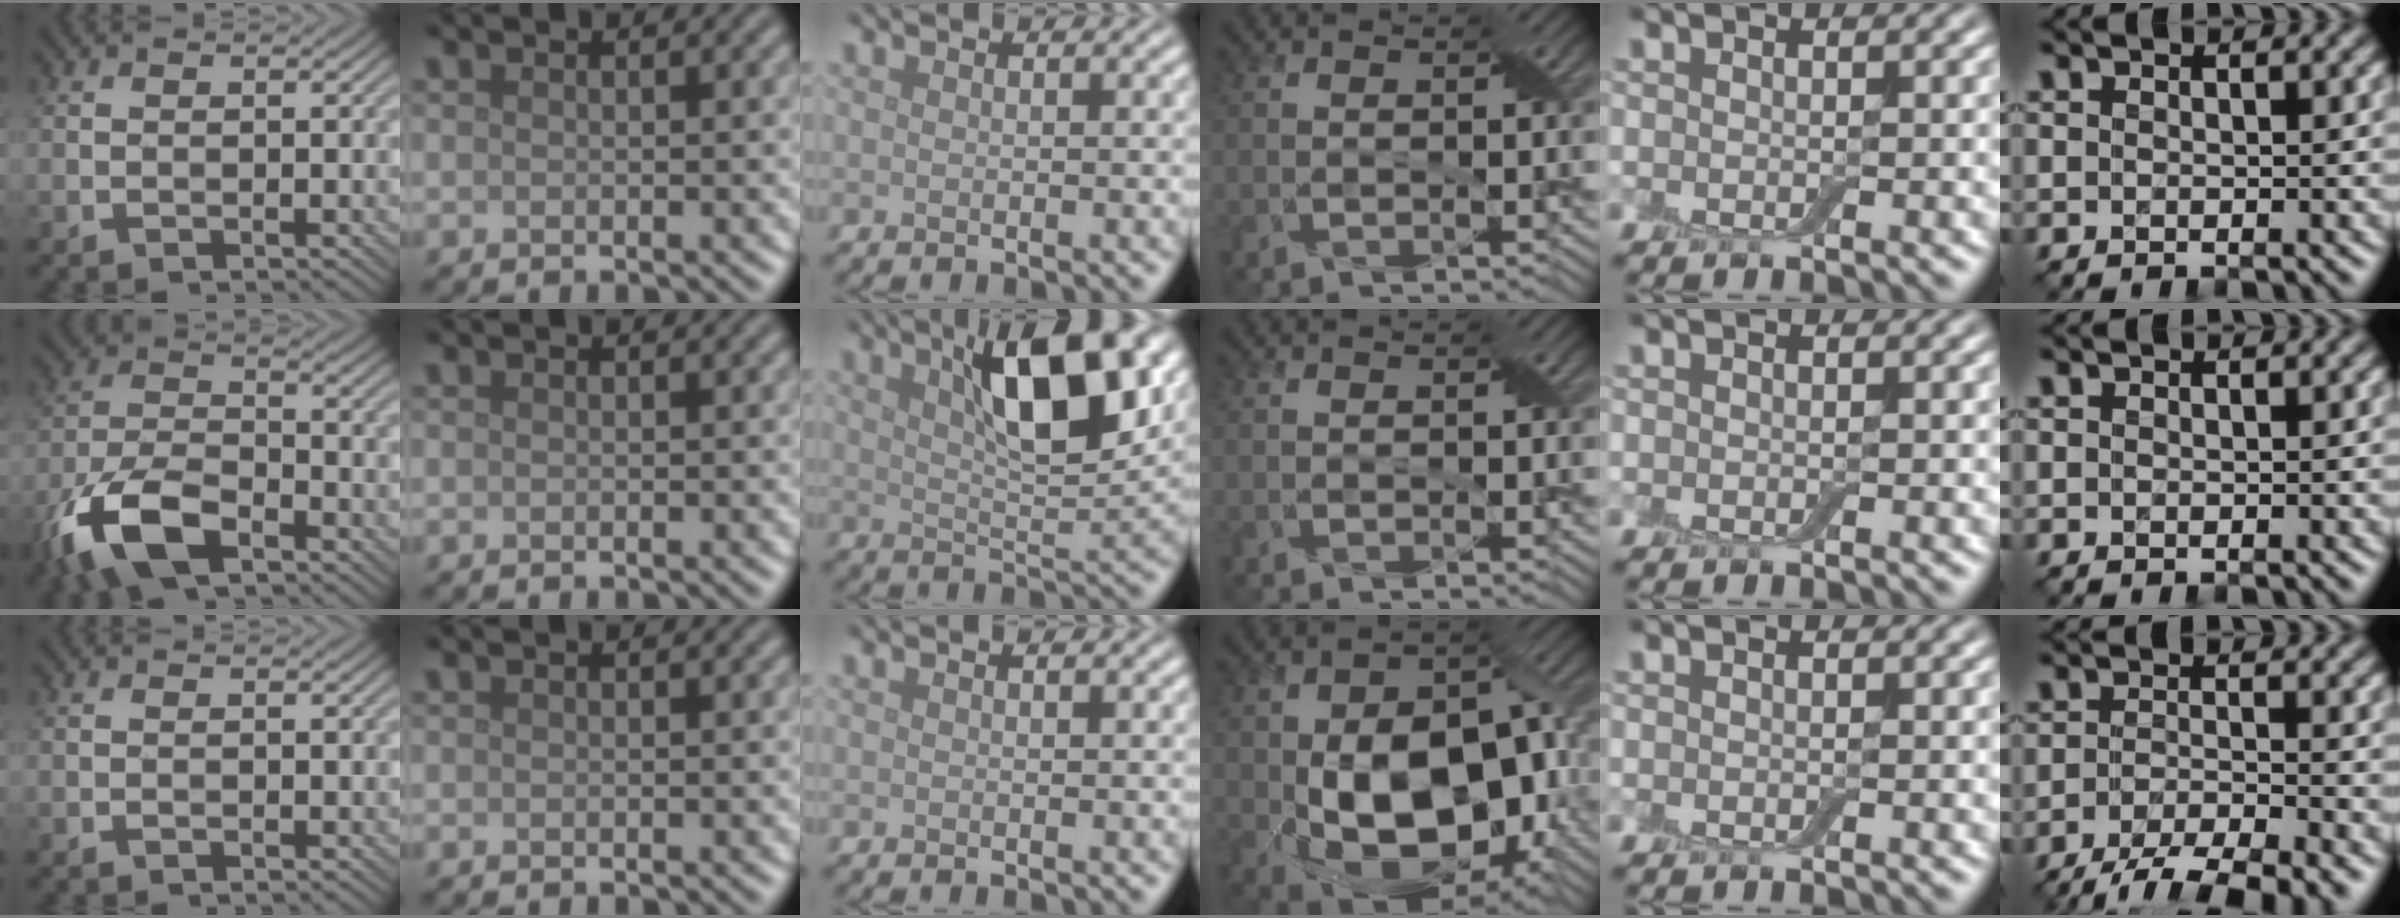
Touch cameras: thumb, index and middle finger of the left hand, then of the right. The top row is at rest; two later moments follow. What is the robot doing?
{"motion": "open", "object": "airpods case & airpods"}